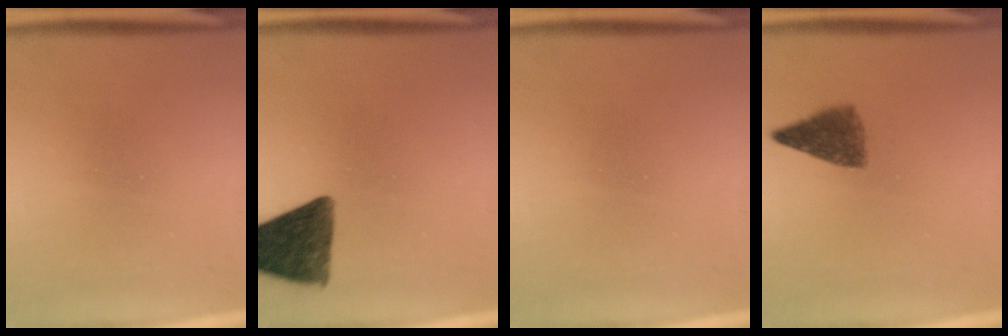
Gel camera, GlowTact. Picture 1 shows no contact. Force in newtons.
{"total": 11.2}
{"total": 0.0}
{"total": 4.9}